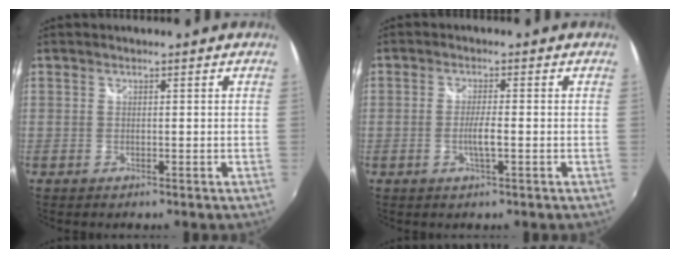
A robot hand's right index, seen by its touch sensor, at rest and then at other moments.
{"total": 3.0, "force": [-0.9, 0.1, 2.9], "torque": [-0.053, -0.004, -0.016]}